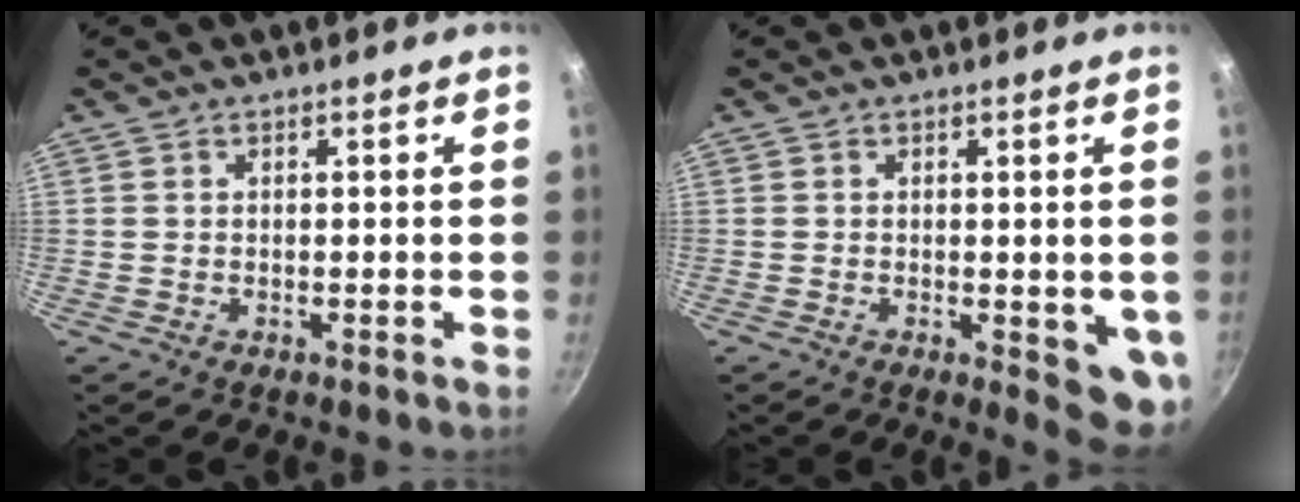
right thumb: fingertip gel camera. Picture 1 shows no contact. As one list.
[{"total": 6.0, "force": [-0.8, 2.3, 5.5], "torque": [-0.053, -0.007, -0.006]}]